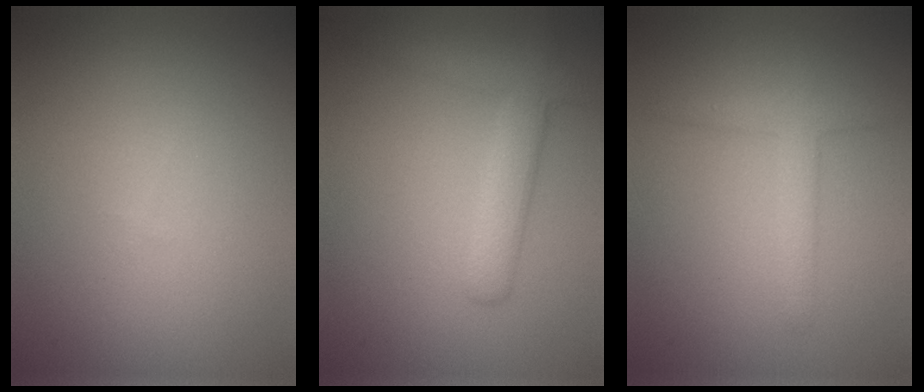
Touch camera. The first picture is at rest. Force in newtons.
{"total": 3.6, "press": 3.6, "slide": 0.3}
{"total": 2.4, "press": 2.4, "slide": 0.0}